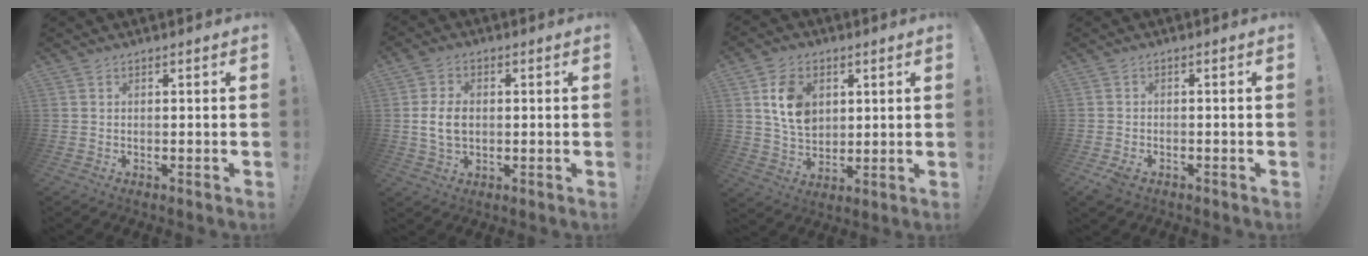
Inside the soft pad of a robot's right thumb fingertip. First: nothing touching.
{"total": 7.7, "force": [0.0, 5.3, 5.6], "torque": [-0.094, 0.001, -0.001]}
{"total": 12.3, "force": [4.1, 9.4, 6.9], "torque": [-0.107, -0.005, 0.080]}
{"total": 2.7, "force": [-1.5, 1.7, 1.6], "torque": [-0.038, 0.003, -0.027]}